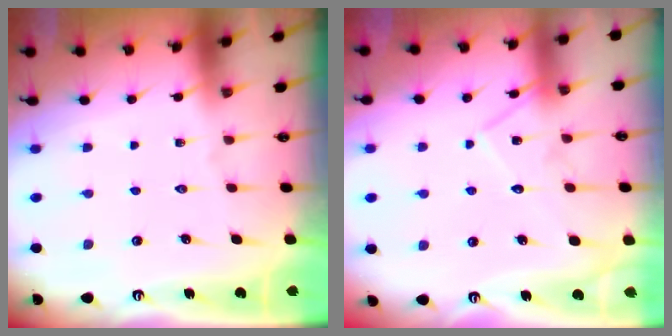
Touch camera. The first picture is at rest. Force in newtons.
{"total": 11.2, "press": 11.1, "slide": 0.8}